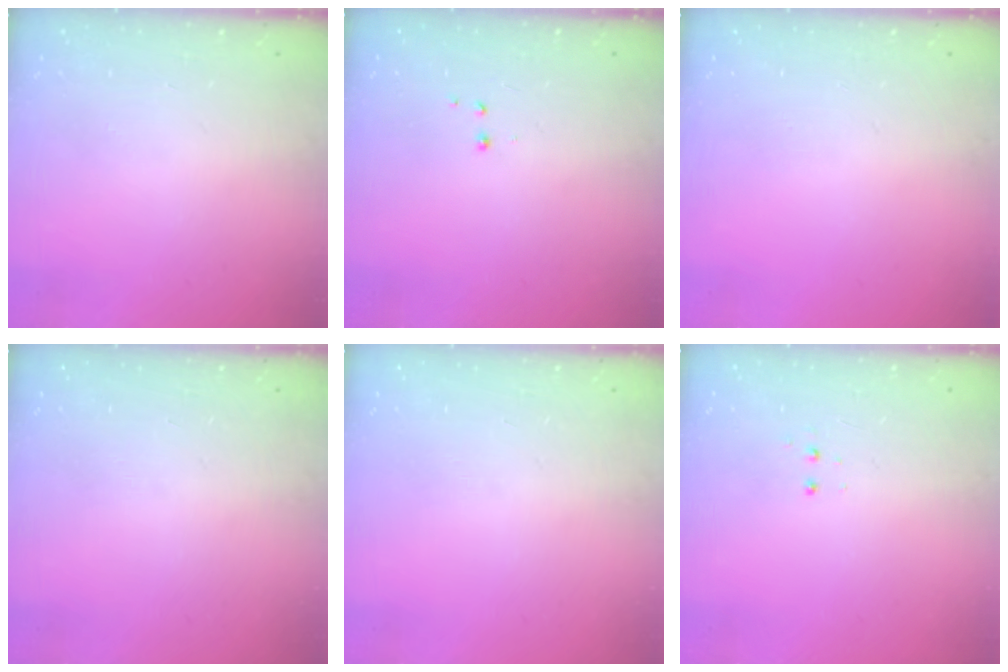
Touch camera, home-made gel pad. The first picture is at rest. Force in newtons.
{"total": 2.9, "press": 2.8, "slide": 0.7}
{"total": 0.0}
{"total": 0.0}
{"total": 0.0}
{"total": 3.3, "press": 3.2, "slide": 0.7}